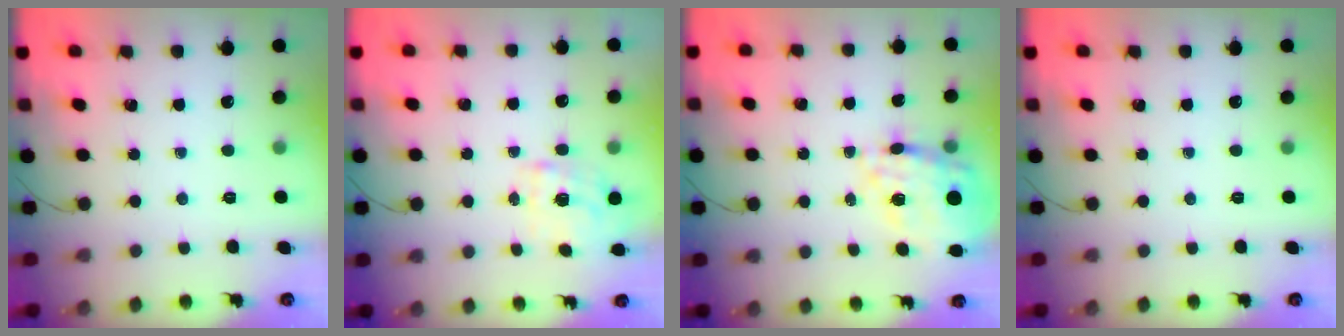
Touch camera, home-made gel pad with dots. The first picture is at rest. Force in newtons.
{"total": 10.3, "press": 10.3, "slide": 0.3}
{"total": 20.0, "press": 19.6, "slide": 4.3}
{"total": 0.0}